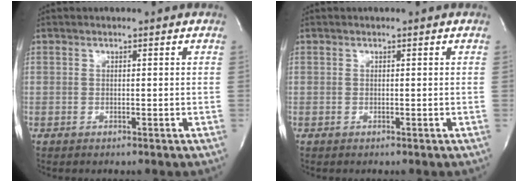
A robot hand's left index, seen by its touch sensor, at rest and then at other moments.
{"total": 0.0}